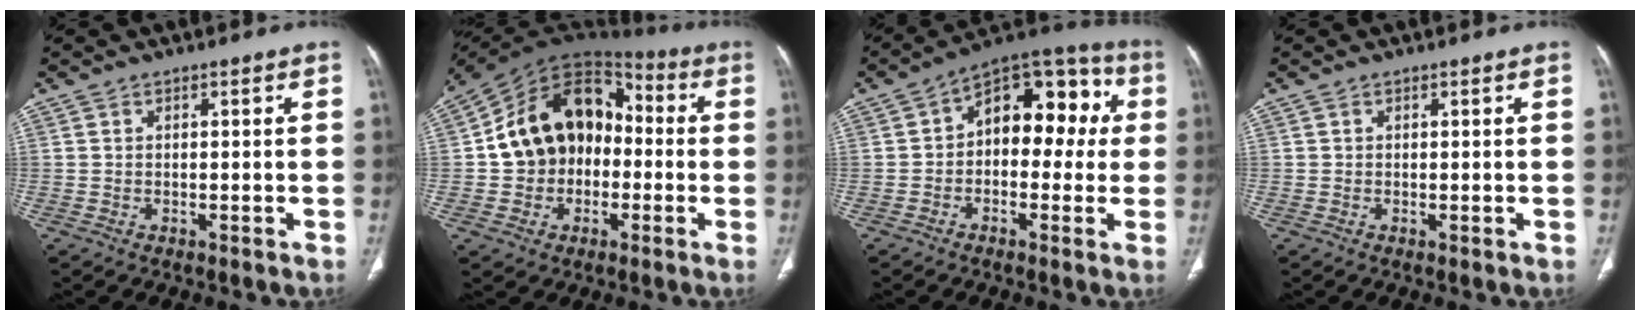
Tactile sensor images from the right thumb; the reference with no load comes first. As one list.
[{"total": 18.0, "force": [-0.6, 13.7, 11.6], "torque": [-0.155, 0.048, -0.019]}, {"total": 15.2, "force": [1.7, 9.4, 11.9], "torque": [-0.106, 0.050, 0.009]}, {"total": 0.0}]